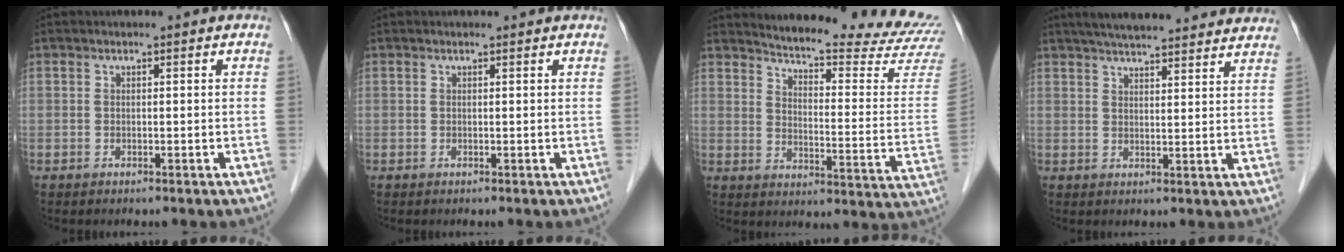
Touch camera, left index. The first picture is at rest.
{"total": 1.1, "force": [1.1, 0.1, 0.3], "torque": [-0.011, 0.008, 0.012]}
{"total": 21.4, "force": [20.7, -0.3, 5.6], "torque": [-0.086, -0.126, 0.244]}
{"total": 20.1, "force": [18.2, 2.7, 8.2], "torque": [-0.119, 0.035, 0.235]}